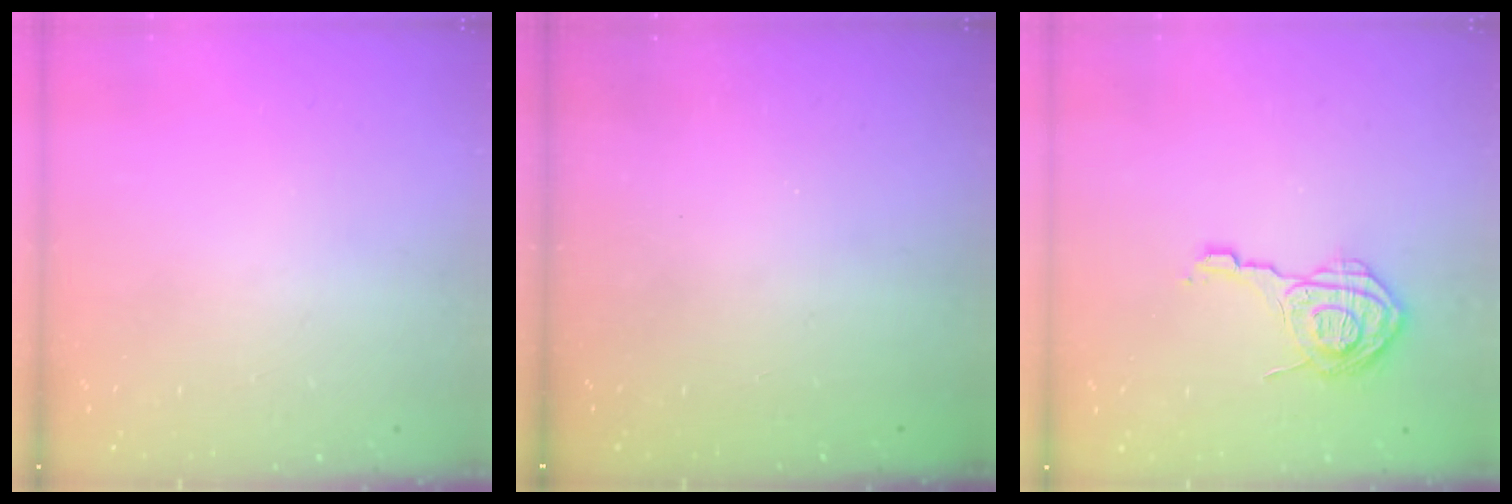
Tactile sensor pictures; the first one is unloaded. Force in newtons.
{"total": 2.3, "press": 2.2, "slide": 0.8}
{"total": 14.0, "press": 14.0, "slide": 0.6}